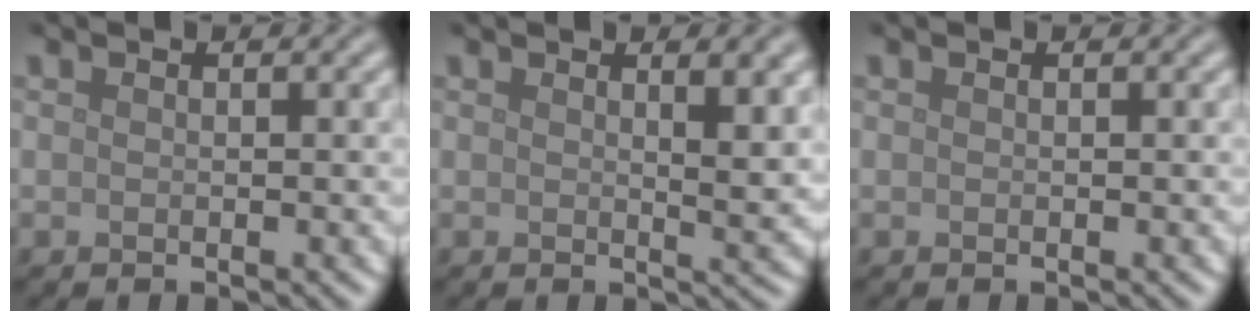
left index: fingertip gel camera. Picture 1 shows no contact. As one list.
[{"total": 3.6, "force": [1.5, 1.1, 3.1], "torque": [-0.033, -0.002, 0.023]}, {"total": 0.0}]